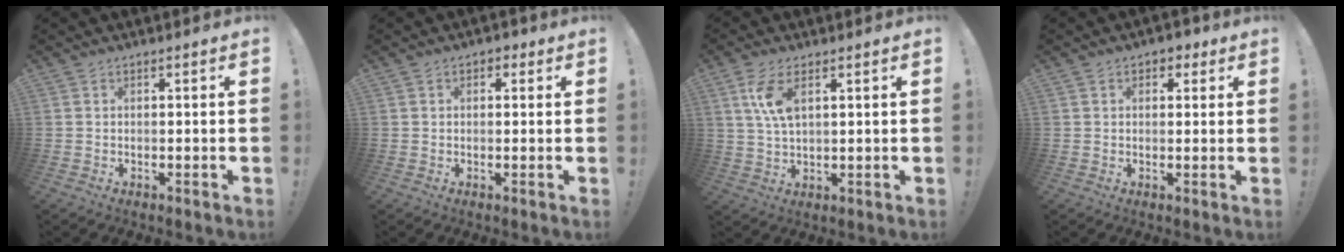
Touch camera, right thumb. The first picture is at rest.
{"total": 2.0, "force": [0.5, 1.6, 1.1], "torque": [-0.008, 0.001, 0.005]}
{"total": 7.7, "force": [3.1, 3.2, 6.2], "torque": [-0.122, -0.012, 0.051]}
{"total": 3.0, "force": [1.2, 2.4, 1.4], "torque": [-0.010, 0.001, 0.019]}